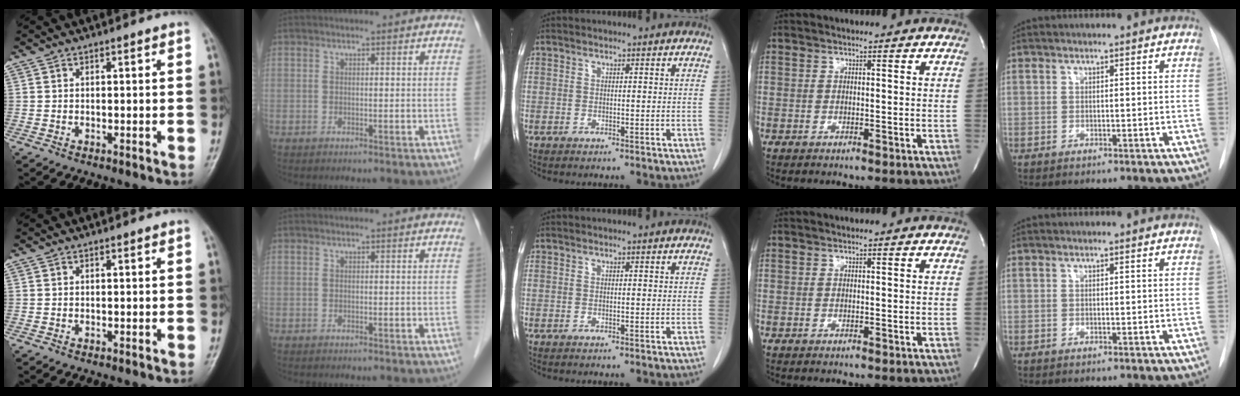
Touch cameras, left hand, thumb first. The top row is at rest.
{}